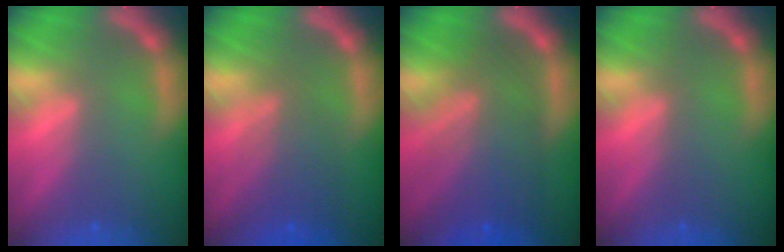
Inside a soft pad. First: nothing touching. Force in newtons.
{"total": 5.0}
{"total": 9.1}
{"total": 0.0}